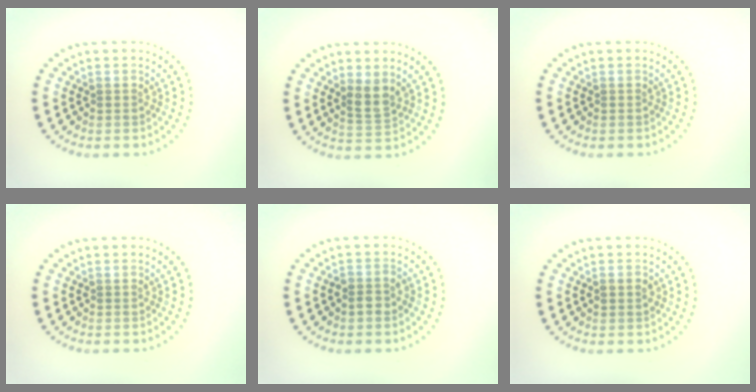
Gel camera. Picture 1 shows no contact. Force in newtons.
{"total": 2.1, "press": 1.8, "slide": 1.0}
{"total": 0.0}
{"total": 0.0}
{"total": 1.4, "press": 1.3, "slide": 0.5}
{"total": 1.3, "press": 1.3, "slide": 0.1}